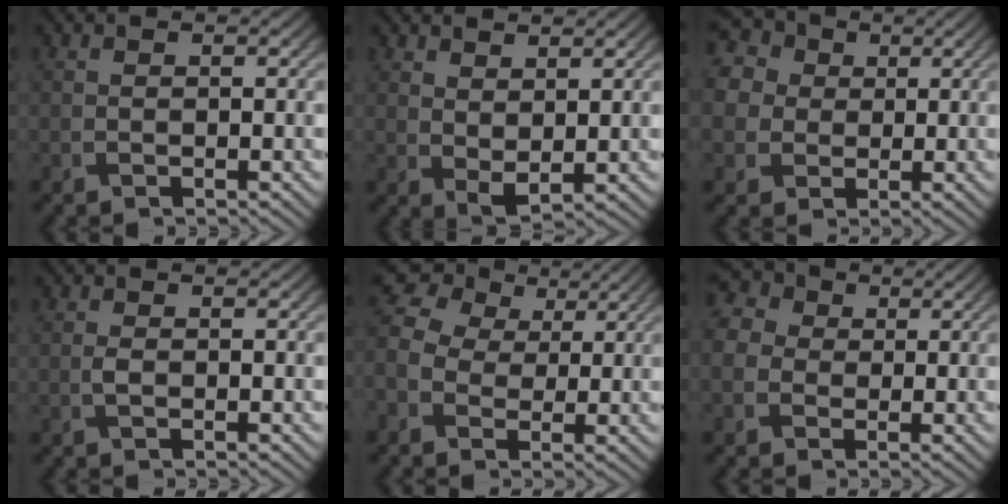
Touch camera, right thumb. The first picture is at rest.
{"total": 3.2, "force": [2.0, 1.4, 2.0], "torque": [-0.047, -0.005, 0.045]}
{"total": 12.7, "force": [4.4, 10.5, 5.7], "torque": [-0.187, 0.024, 0.075]}
{"total": 0.9, "force": [-0.1, 0.4, 0.8], "torque": [-0.021, -0.001, -0.004]}
{"total": 8.3, "force": [0.5, 6.7, 4.9], "torque": [-0.144, 0.005, 0.005]}
{"total": 6.9, "force": [0.6, 6.2, 3.2], "torque": [-0.112, 0.018, -0.008]}